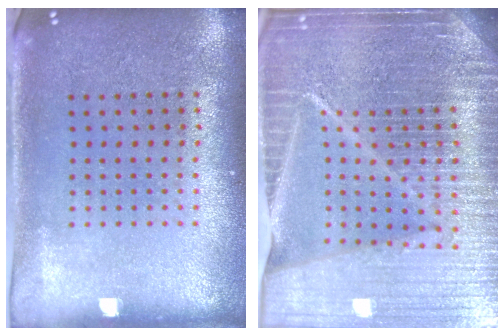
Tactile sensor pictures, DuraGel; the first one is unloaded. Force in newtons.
{"total": 6.9, "press": 5.9, "slide": 3.6}